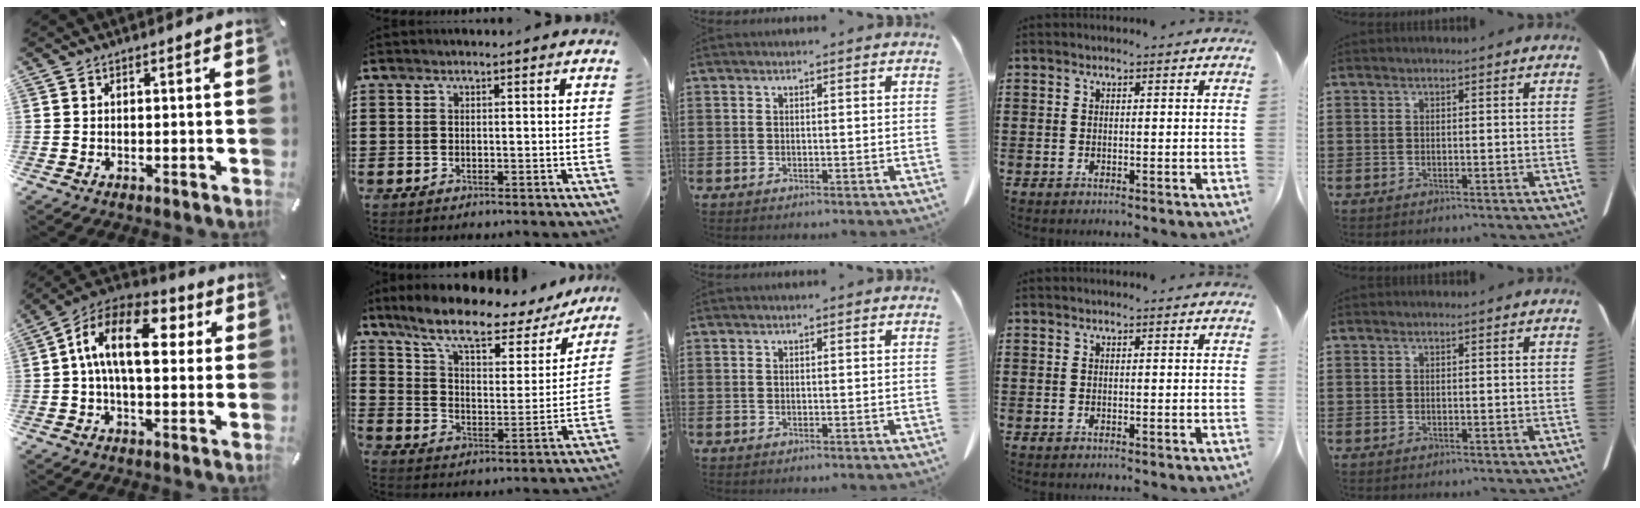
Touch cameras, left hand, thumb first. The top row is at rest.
{"thumb": {"total": 15.7, "force": [2.8, 8.8, 12.7], "torque": [-0.238, 0.002, 0.045]}, "index": {"total": 10.0, "force": [7.8, 2.2, 5.9], "torque": [-0.136, -0.040, 0.129]}}